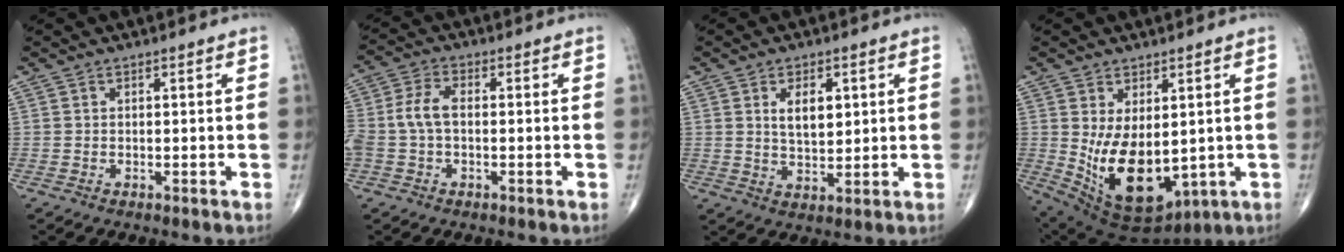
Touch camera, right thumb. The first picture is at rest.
{"total": 7.2, "force": [-0.5, 4.4, 5.7], "torque": [-0.138, 0.021, -0.014]}
{"total": 6.3, "force": [1.9, 3.4, 4.9], "torque": [-0.067, -0.013, 0.036]}
{"total": 14.7, "force": [-0.3, 8.5, 12.0], "torque": [-0.192, -0.020, 0.030]}